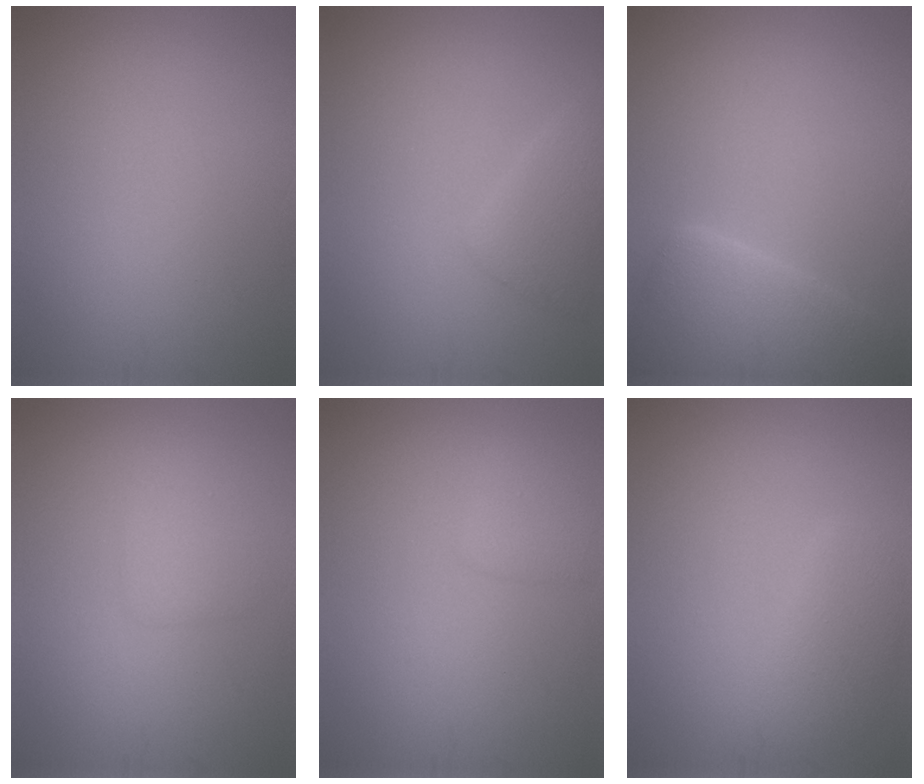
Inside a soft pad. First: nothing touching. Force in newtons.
{"total": 2.3, "press": 2.3, "slide": 0.2}
{"total": 4.9, "press": 4.9, "slide": 0.4}
{"total": 1.8, "press": 1.8, "slide": 0.0}
{"total": 1.6, "press": 1.6, "slide": 0.0}
{"total": 2.7, "press": 2.7, "slide": 0.1}